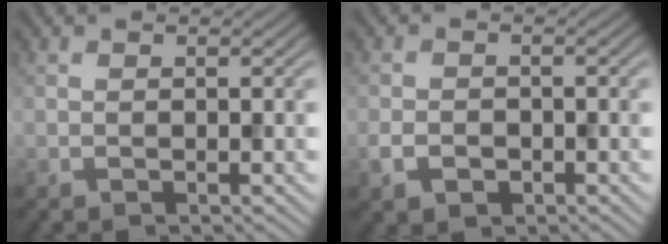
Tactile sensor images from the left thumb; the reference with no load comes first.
{"total": 2.6, "force": [-1.2, 2.0, 1.2], "torque": [-0.028, -0.006, -0.027]}